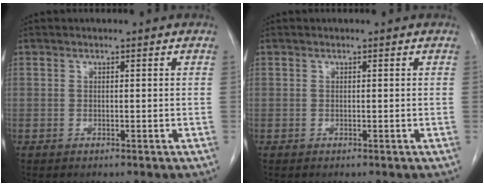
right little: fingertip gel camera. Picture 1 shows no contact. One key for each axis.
{"total": 0.0}